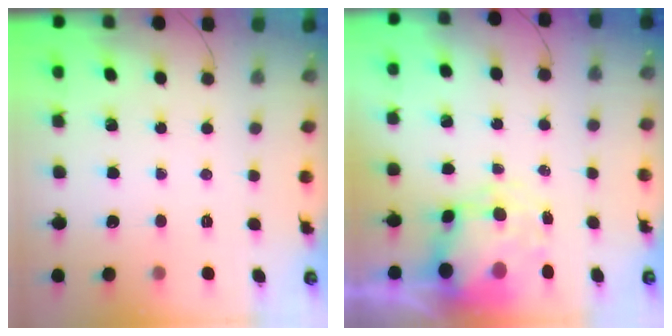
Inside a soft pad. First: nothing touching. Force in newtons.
{"total": 8.6, "press": 8.4, "slide": 2.0}